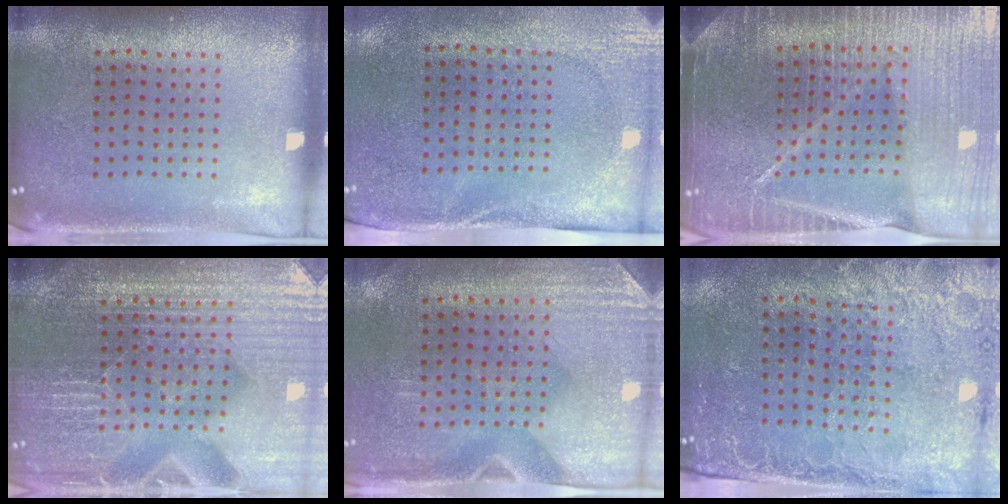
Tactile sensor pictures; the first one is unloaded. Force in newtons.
{"total": 2.7, "press": 2.1, "slide": 1.6}
{"total": 5.8, "press": 5.1, "slide": 2.9}
{"total": 5.3, "press": 4.9, "slide": 2.1}
{"total": 2.9, "press": 2.5, "slide": 1.4}
{"total": 2.7, "press": 2.4, "slide": 1.2}